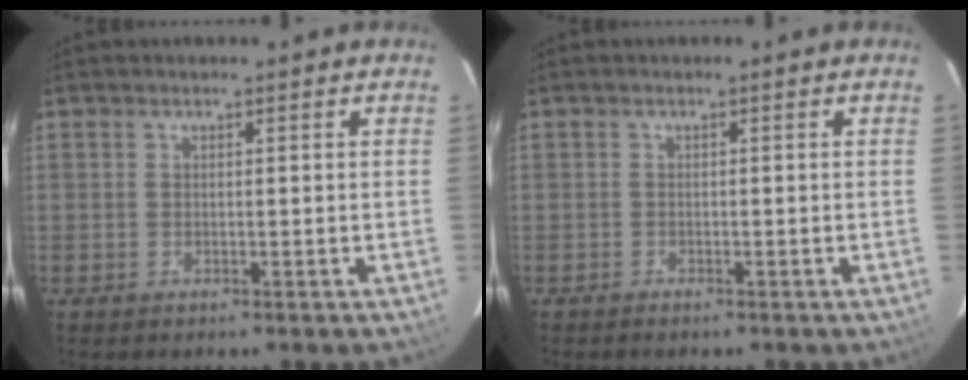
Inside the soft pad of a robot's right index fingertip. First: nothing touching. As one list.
[{"total": 0.6, "force": [-0.6, 0.1, 0.1], "torque": [-0.006, -0.001, -0.010]}]